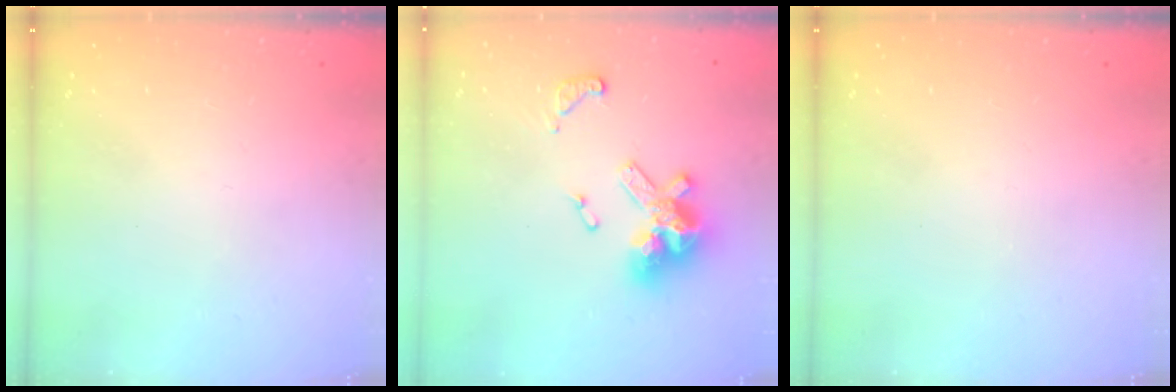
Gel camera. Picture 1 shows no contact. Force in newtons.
{"total": 14.8, "press": 14.7, "slide": 2.1}
{"total": 0.0}